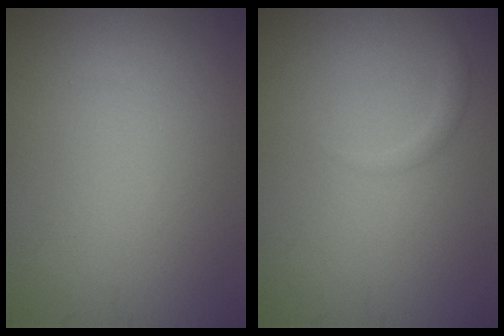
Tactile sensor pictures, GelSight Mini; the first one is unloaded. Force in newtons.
{"total": 1.2, "press": 1.2, "slide": 0.1}